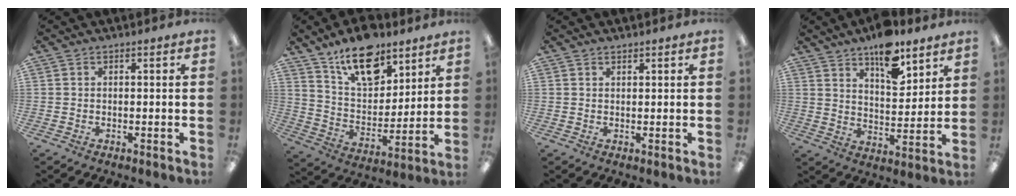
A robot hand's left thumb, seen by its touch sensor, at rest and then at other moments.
{"total": 16.3, "force": [11.4, 8.3, 8.2], "torque": [-0.129, -0.062, 0.202]}
{"total": 0.9, "force": [0.8, 0.2, 0.2], "torque": [-0.006, -0.001, 0.016]}
{"total": 12.5, "force": [9.2, 5.2, 6.6], "torque": [-0.091, -0.056, 0.159]}